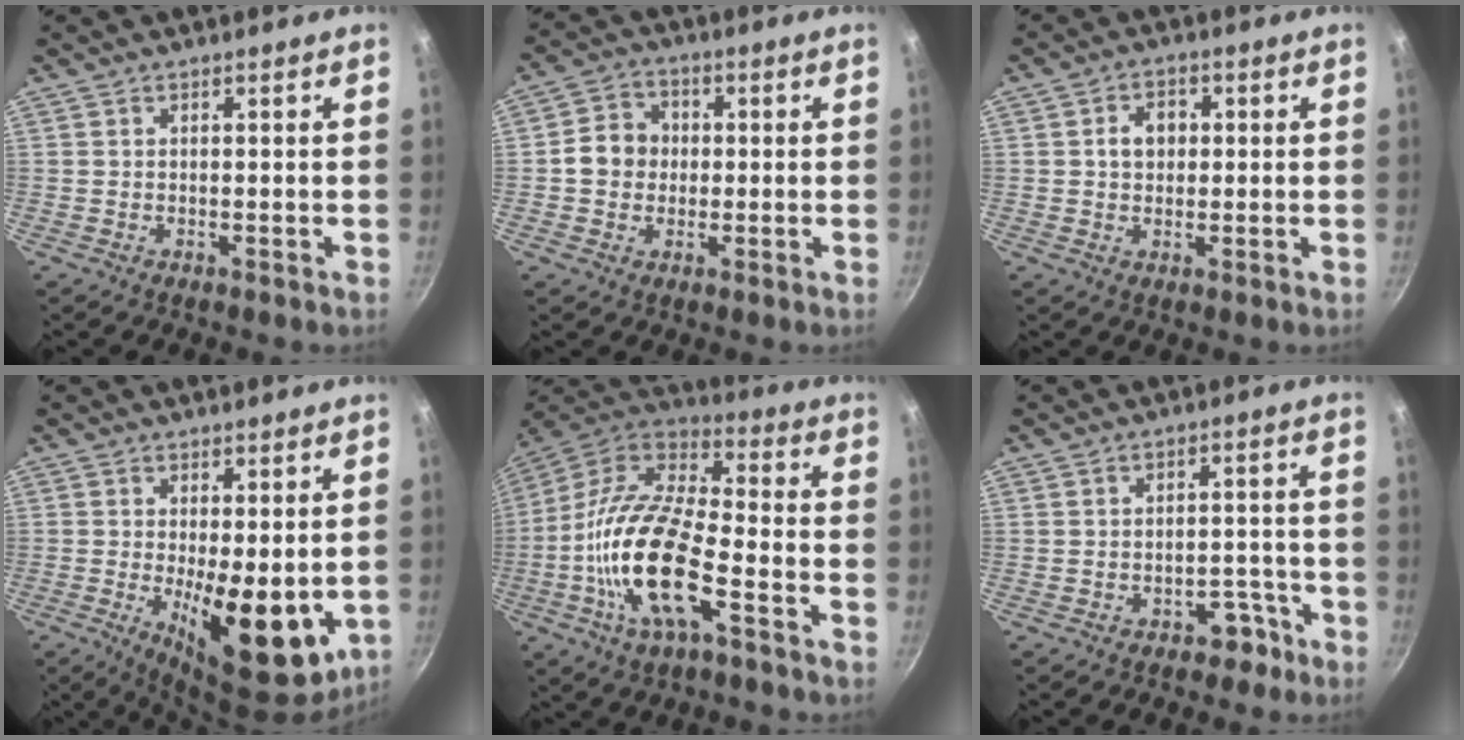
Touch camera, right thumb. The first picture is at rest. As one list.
[{"total": 7.4, "force": [-0.1, 6.5, 3.5], "torque": [-0.040, 0.018, -0.013]}, {"total": 4.8, "force": [0.6, 3.6, 3.0], "torque": [-0.035, 0.009, 0.007]}, {"total": 14.1, "force": [-2.3, 5.6, 12.7], "torque": [-0.175, -0.031, -0.016]}, {"total": 20.3, "force": [-6.3, 7.7, 17.6], "torque": [-0.352, 0.036, -0.119]}, {"total": 4.5, "force": [-3.0, 2.7, 1.9], "torque": [-0.009, 0.035, -0.040]}]